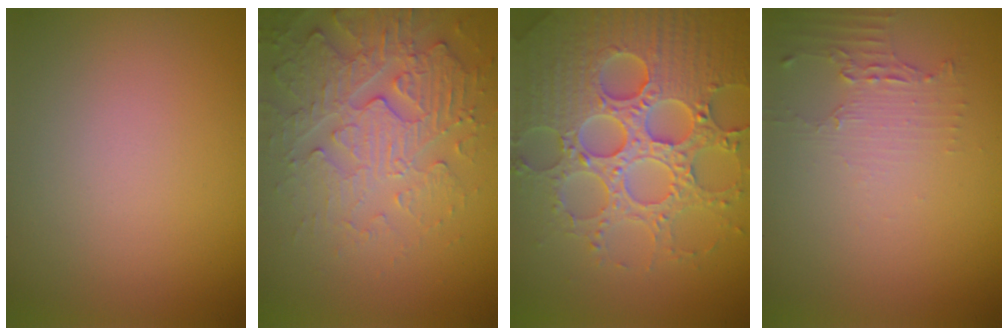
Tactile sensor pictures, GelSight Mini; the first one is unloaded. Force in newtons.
{"total": 4.4, "press": 4.4, "slide": 0.5}
{"total": 8.1, "press": 7.9, "slide": 1.7}
{"total": 2.2, "press": 1.5, "slide": 1.5}